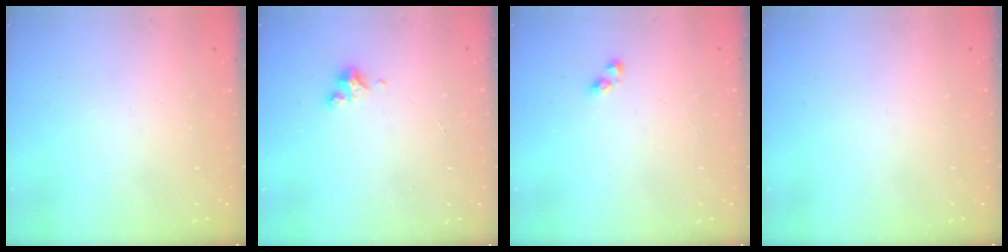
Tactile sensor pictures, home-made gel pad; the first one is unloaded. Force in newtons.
{"total": 3.4, "press": 3.4, "slide": 0.4}
{"total": 3.2, "press": 3.2, "slide": 0.2}
{"total": 0.0}